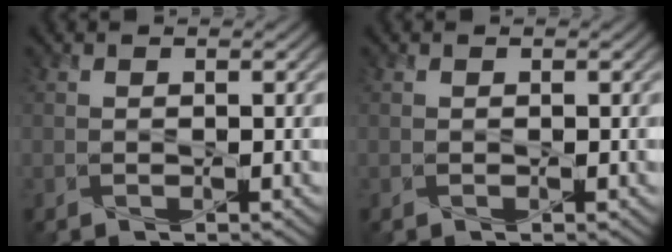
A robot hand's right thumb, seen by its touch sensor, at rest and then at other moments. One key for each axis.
{"total": 0.0}